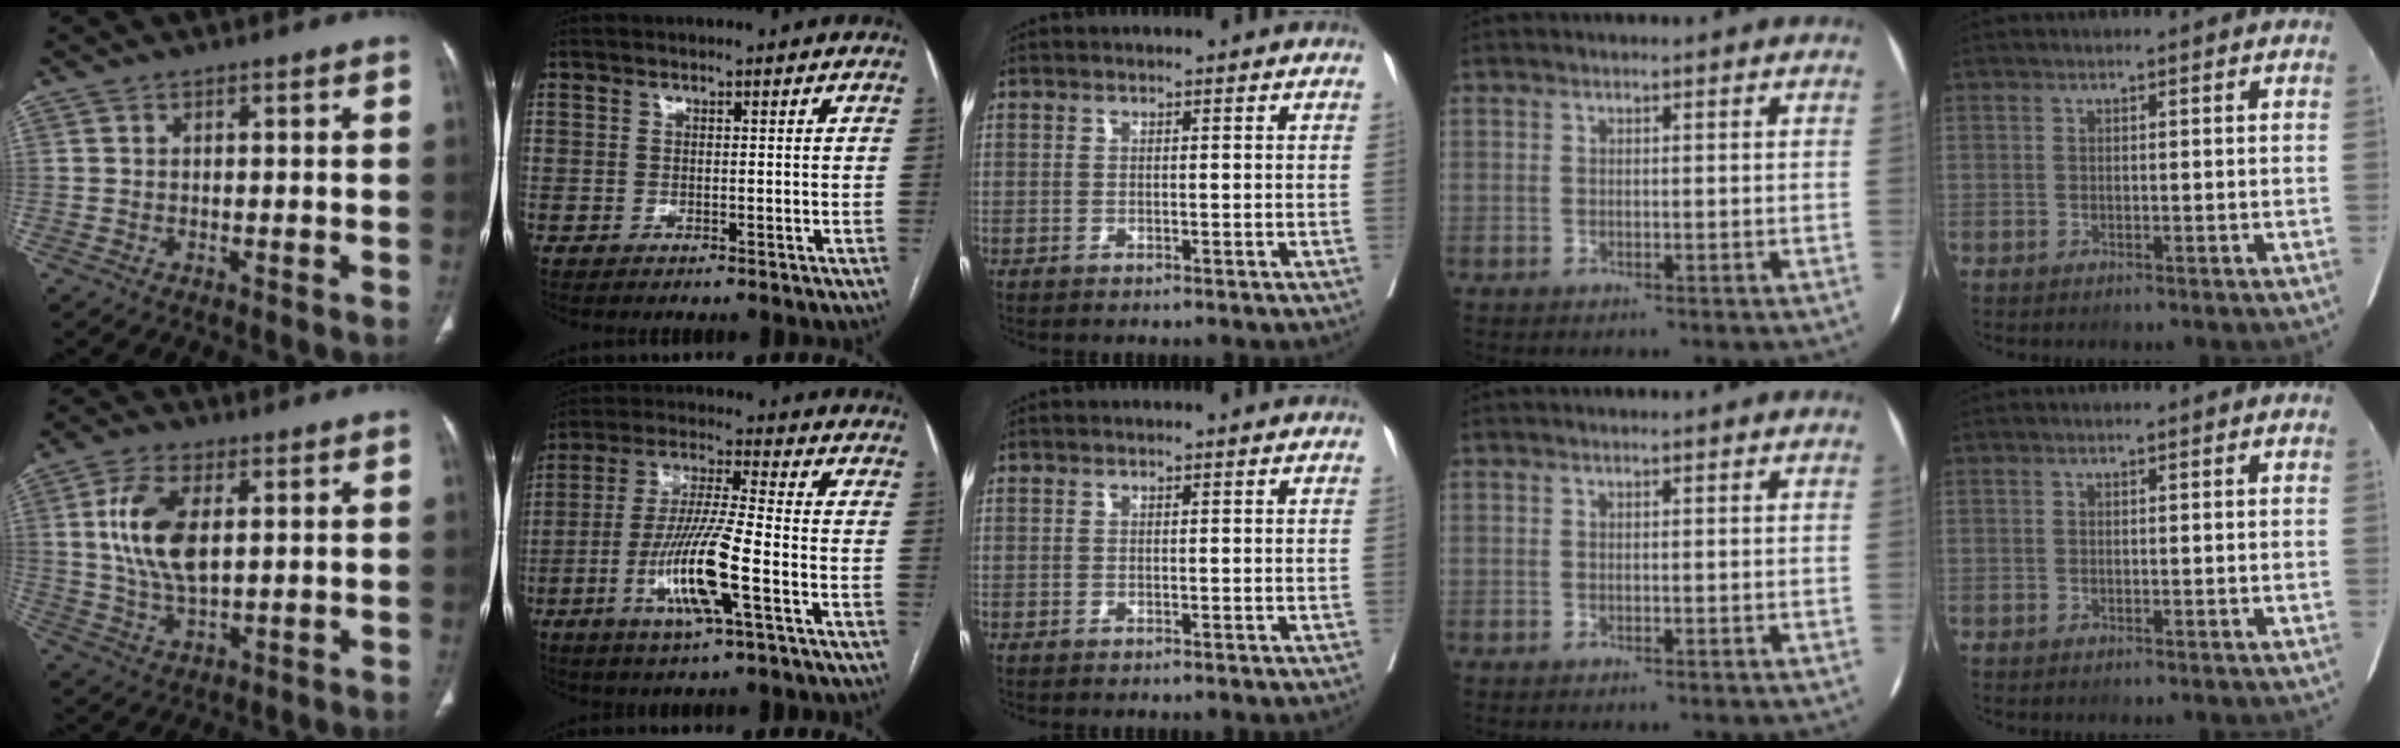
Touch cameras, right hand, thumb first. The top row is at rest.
{"thumb": {"total": 11.3, "force": [2.2, 5.8, 9.5], "torque": [-0.188, -0.008, 0.045]}, "index": {"total": 12.5, "force": [-4.3, 0.5, 11.8], "torque": [-0.235, -0.011, -0.083]}}